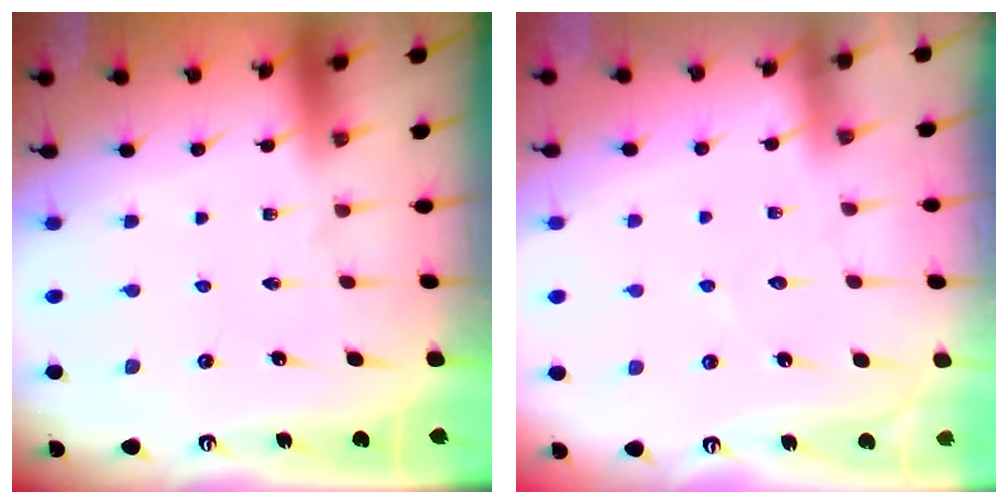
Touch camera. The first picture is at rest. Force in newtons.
{"total": 4.8, "press": 4.8, "slide": 0.6}